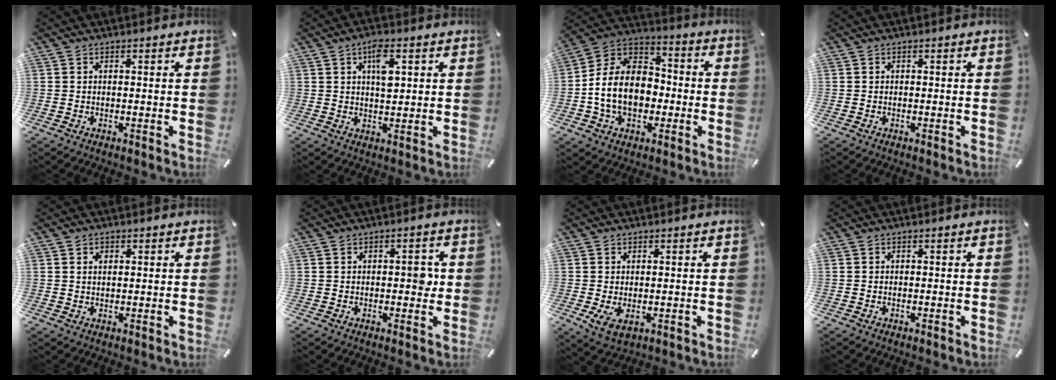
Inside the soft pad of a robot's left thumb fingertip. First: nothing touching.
{"total": 6.3, "force": [2.3, 2.8, 5.1], "torque": [-0.077, -0.005, 0.032]}
{"total": 13.8, "force": [-3.4, 10.8, 8.0], "torque": [-0.199, 0.017, -0.064]}
{"total": 0.0}
{"total": 1.5, "force": [0.7, 0.9, 0.9], "torque": [-0.019, 0.004, 0.012]}
{"total": 4.1, "force": [0.3, 2.2, 3.4], "torque": [-0.042, 0.000, -0.002]}
{"total": 3.8, "force": [0.2, 2.1, 3.2], "torque": [-0.069, -0.007, -0.001]}
{"total": 0.0}